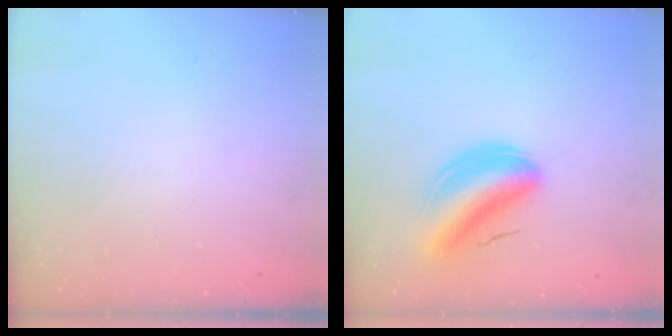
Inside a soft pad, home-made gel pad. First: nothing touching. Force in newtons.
{"total": 10.8, "press": 10.3, "slide": 3.3}